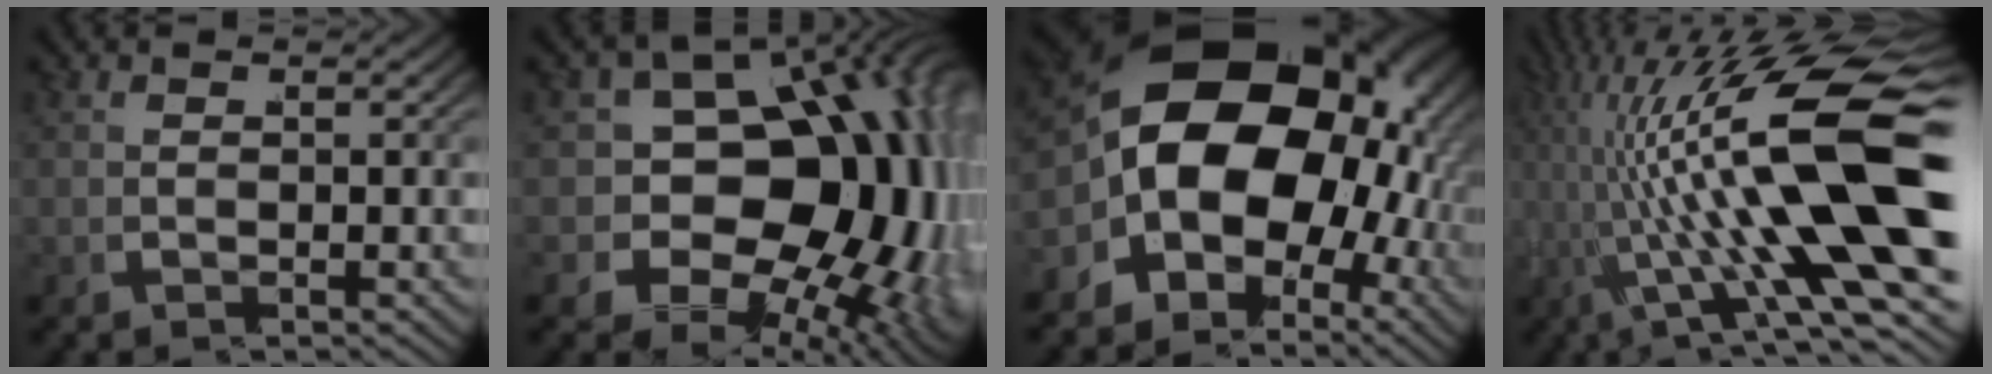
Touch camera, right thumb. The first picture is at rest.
{"total": 20.8, "force": [-0.9, 14.7, 14.7], "torque": [-0.238, -0.046, 0.000]}
{"total": 21.6, "force": [1.3, 15.1, 15.4], "torque": [-0.274, -0.025, 0.021]}
{"total": 14.4, "force": [1.1, 5.2, 13.4], "torque": [-0.235, -0.011, 0.027]}